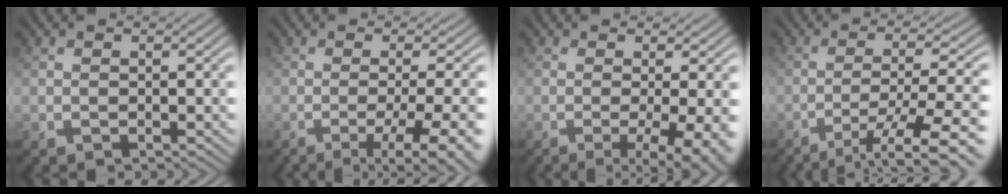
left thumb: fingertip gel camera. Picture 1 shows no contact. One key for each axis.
{"total": 9.1, "fx": -4.1, "fy": 1.9, "fz": 7.9, "tx": -0.113, "ty": -0.003, "tz": -0.051}
{"total": 7.6, "fx": -2.0, "fy": 1.9, "fz": 7.1, "tx": -0.094, "ty": -0.005, "tz": -0.020}
{"total": 11.9, "fx": -7.8, "fy": 2.3, "fz": 8.7, "tx": -0.133, "ty": -0.002, "tz": -0.099}